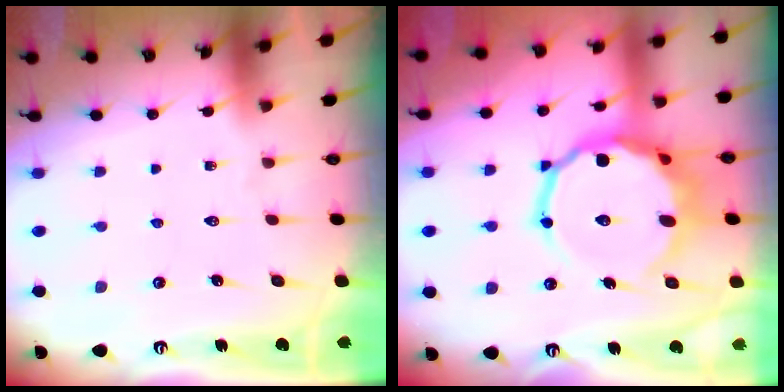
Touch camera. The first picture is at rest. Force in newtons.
{"total": 14.9, "press": 14.4, "slide": 3.5}